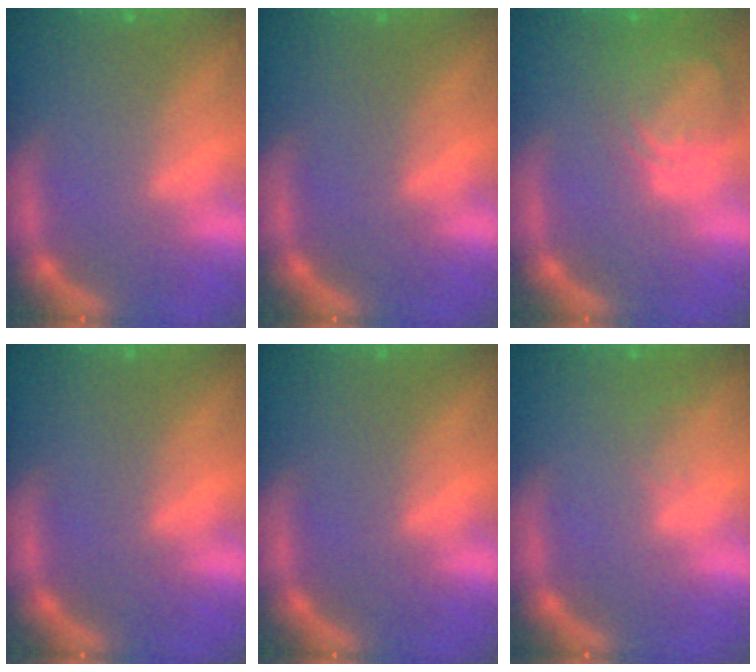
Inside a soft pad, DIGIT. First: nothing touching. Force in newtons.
{"total": 0.0}
{"total": 5.6}
{"total": 0.0}
{"total": 0.0}
{"total": 1.0}